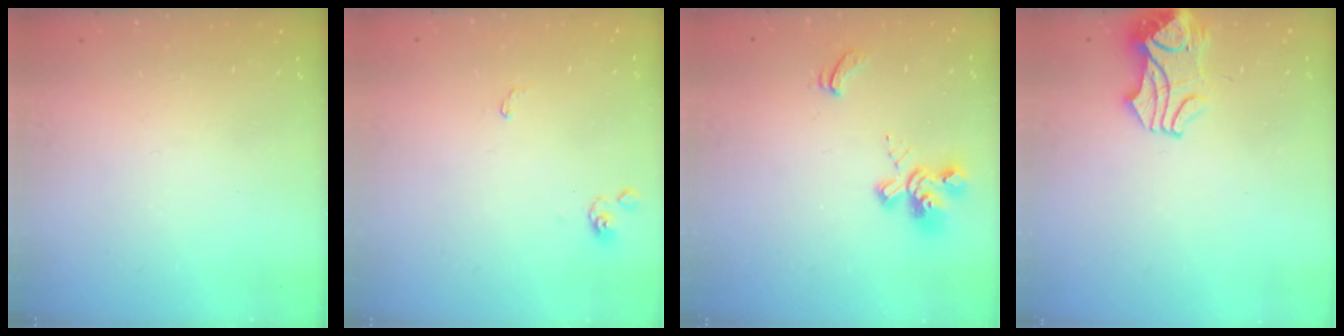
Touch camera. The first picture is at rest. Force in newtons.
{"total": 1.1, "press": 1.1, "slide": 0.2}
{"total": 2.4, "press": 1.9, "slide": 1.5}
{"total": 3.8, "press": 3.7, "slide": 0.9}